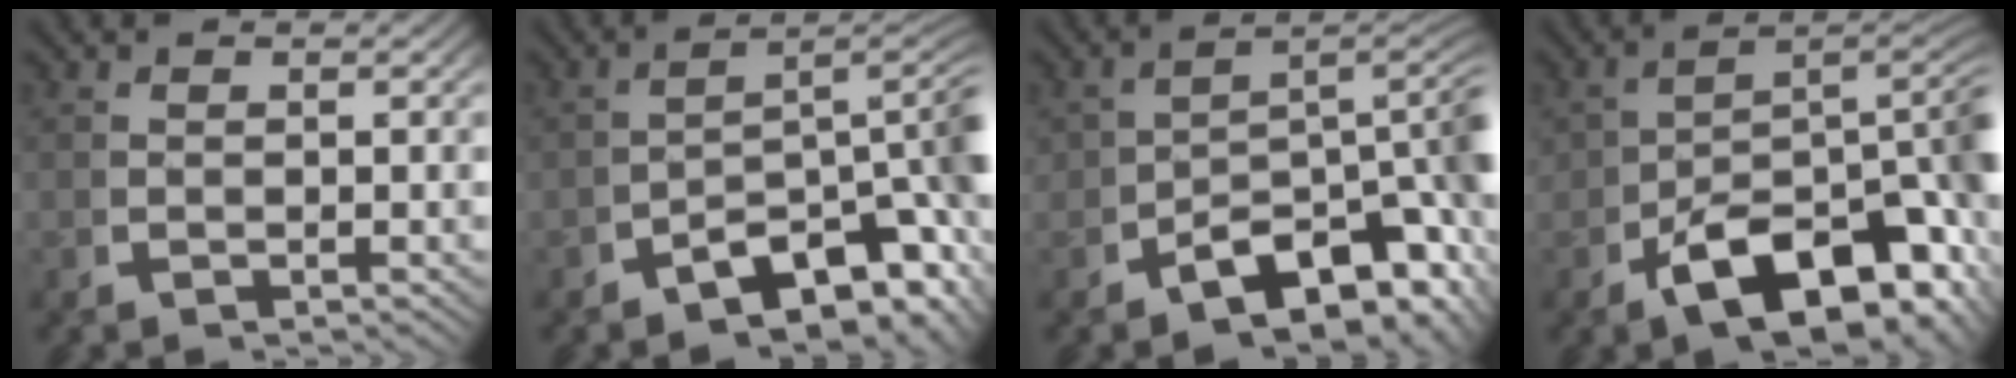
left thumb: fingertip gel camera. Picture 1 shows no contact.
{"total": 10.3, "force": [-2.6, 6.0, 7.9], "torque": [-0.106, -0.039, -0.028]}
{"total": 11.9, "force": [-2.5, 7.6, 8.8], "torque": [-0.115, -0.035, -0.030]}
{"total": 15.7, "force": [-3.2, 10.2, 11.5], "torque": [-0.174, -0.056, -0.035]}